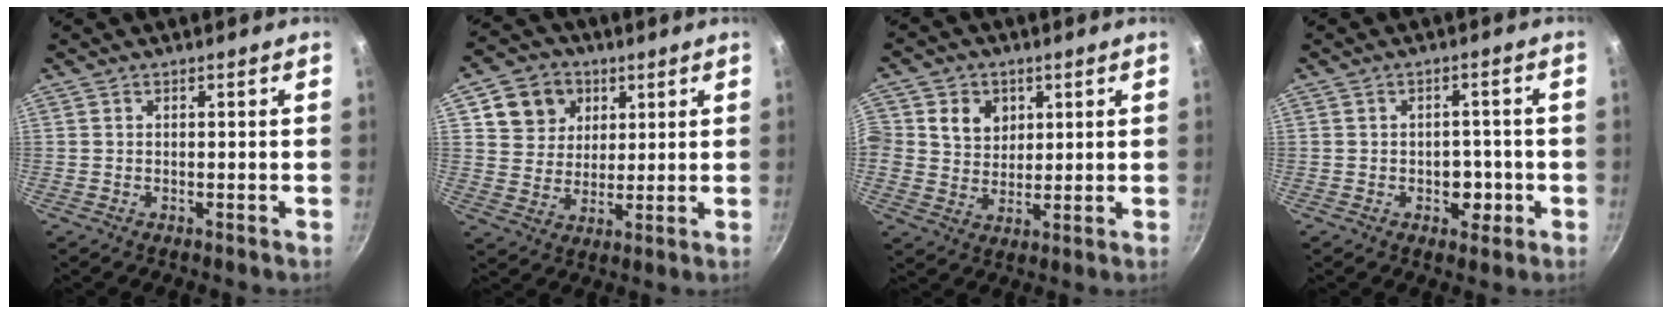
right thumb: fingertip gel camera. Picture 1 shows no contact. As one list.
[{"total": 9.9, "force": [4.0, 8.5, 3.3], "torque": [-0.022, -0.002, 0.065]}, {"total": 8.6, "force": [2.4, 7.6, 3.1], "torque": [-0.029, -0.008, 0.035]}, {"total": 4.7, "force": [-1.3, 3.5, 2.9], "torque": [-0.010, 0.008, -0.017]}]